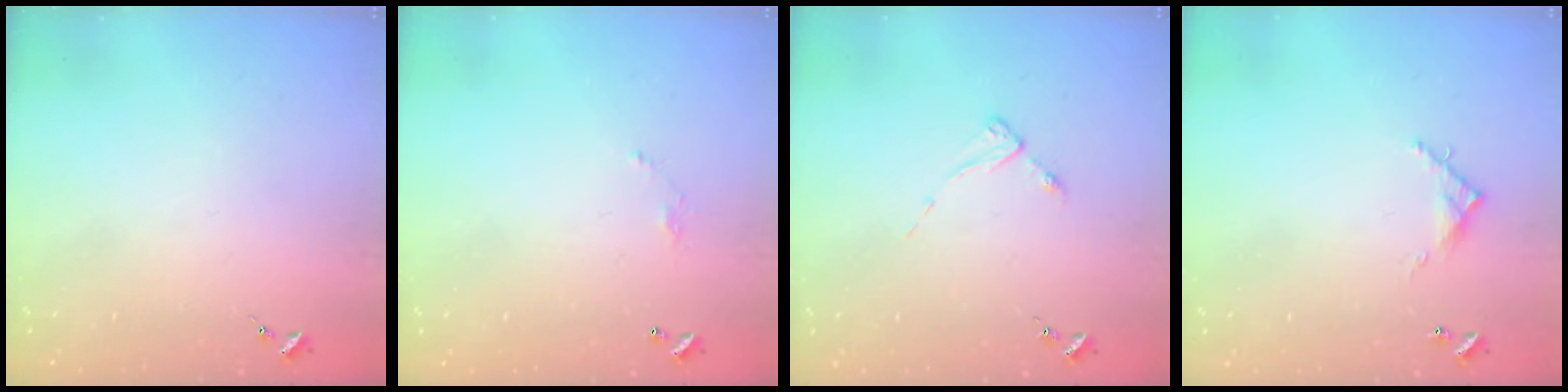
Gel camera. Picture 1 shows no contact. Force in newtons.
{"total": 3.9, "press": 3.9, "slide": 0.1}
{"total": 2.7, "press": 2.7, "slide": 0.4}
{"total": 5.5, "press": 5.5, "slide": 0.3}